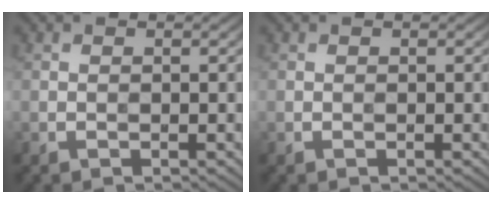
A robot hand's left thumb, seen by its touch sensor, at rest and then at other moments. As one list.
[{"total": 0.0}]